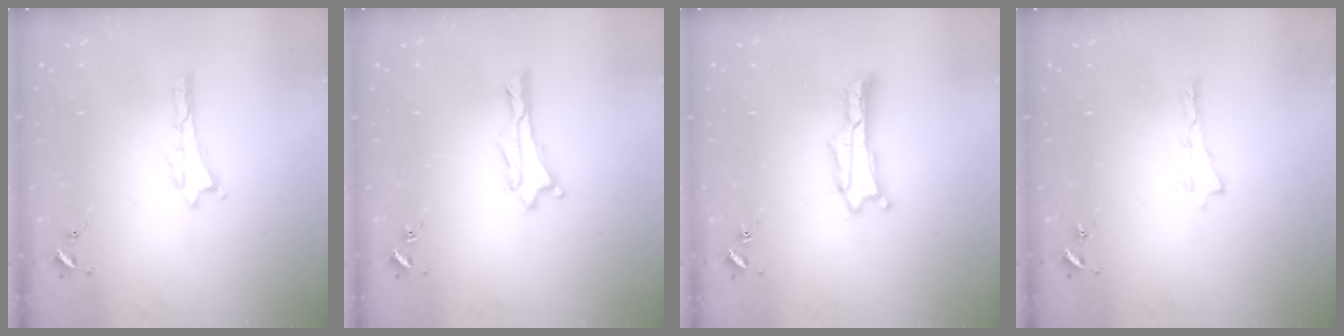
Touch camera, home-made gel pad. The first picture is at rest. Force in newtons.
{"total": 1.9, "press": 1.9, "slide": 0.1}
{"total": 1.7, "press": 1.7, "slide": 0.3}
{"total": 0.0}